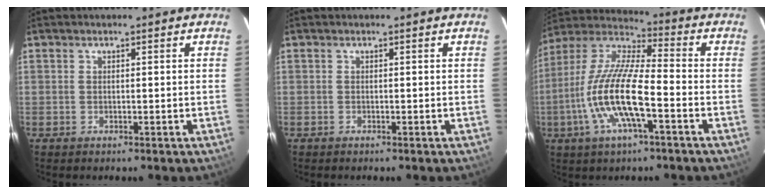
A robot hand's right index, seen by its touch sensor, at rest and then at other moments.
{"total": 0.0}
{"total": 15.5, "force": [-5.1, 3.5, 14.2], "torque": [-0.289, -0.007, -0.105]}